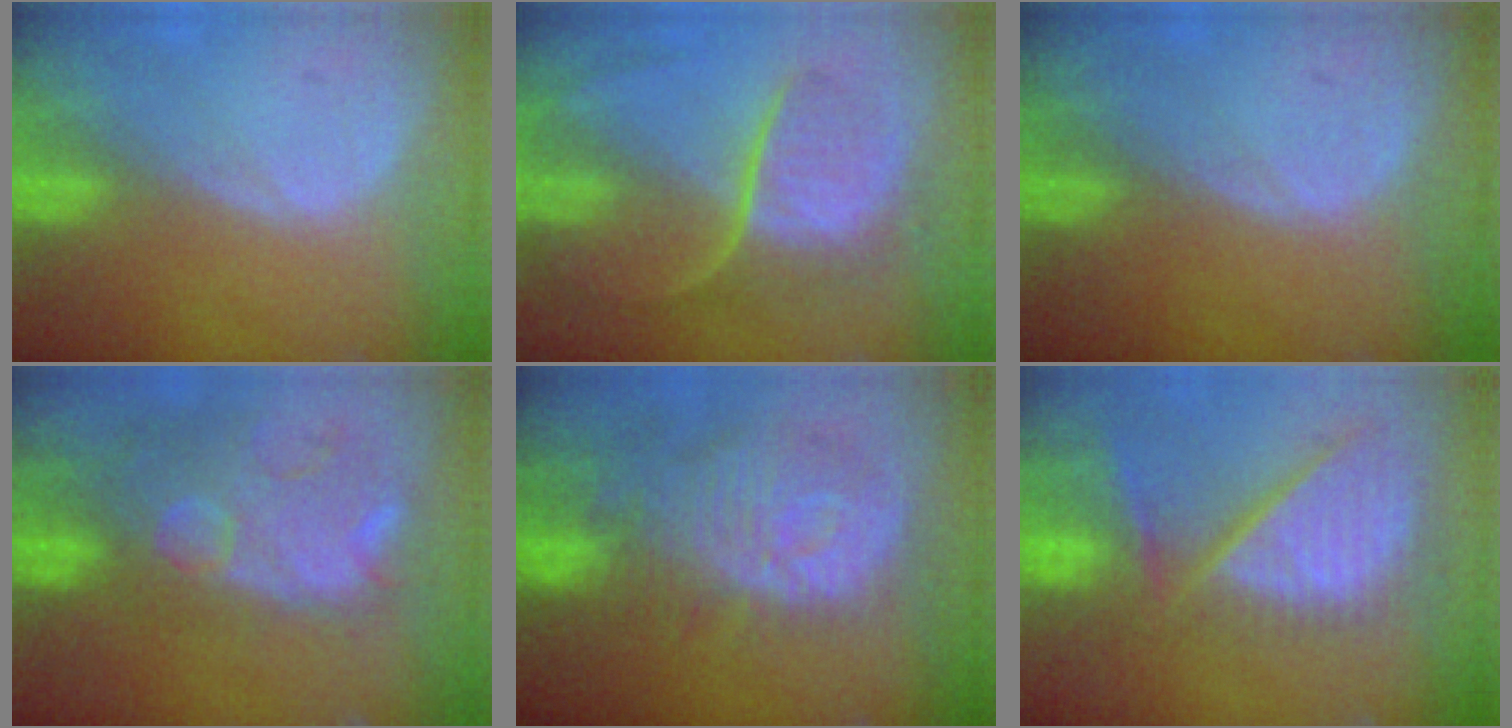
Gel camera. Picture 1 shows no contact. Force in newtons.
{"total": 9.0, "press": 7.5, "slide": 5.0}
{"total": 0.0}
{"total": 12.5, "press": 11.2, "slide": 5.4}
{"total": 12.7, "press": 11.3, "slide": 5.8}
{"total": 13.1, "press": 11.0, "slide": 7.1}